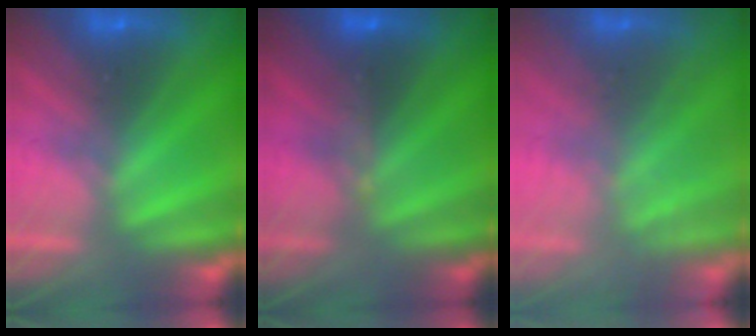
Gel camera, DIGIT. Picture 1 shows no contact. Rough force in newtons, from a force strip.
{"total": 3.0}
{"total": 2.1}